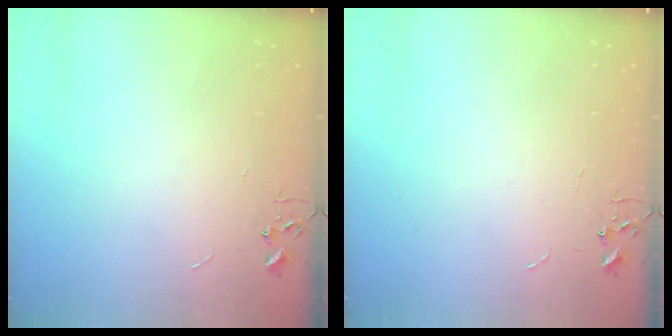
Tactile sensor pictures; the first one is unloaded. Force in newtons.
{"total": 0.0}